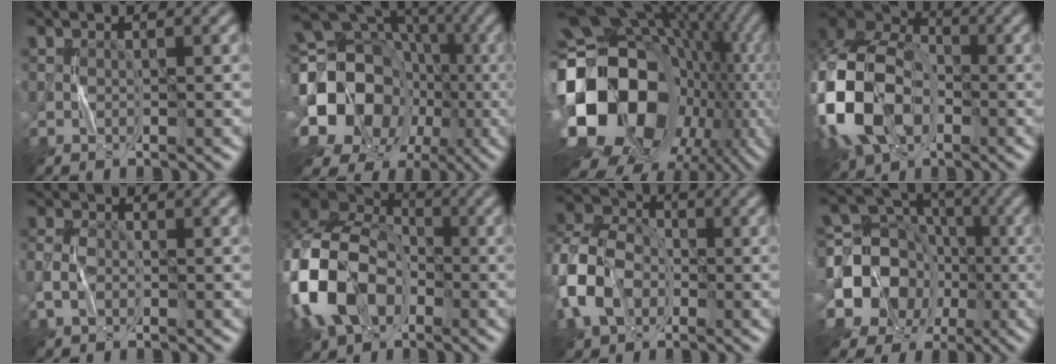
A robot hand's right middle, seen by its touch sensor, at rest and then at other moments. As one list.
[{"total": 21.6, "force": [-3.1, 18.8, 10.3], "torque": [-0.197, 0.006, -0.089]}, {"total": 21.6, "force": [-5.6, 16.8, 12.3], "torque": [-0.241, -0.006, -0.089]}, {"total": 16.1, "force": [-4.3, 11.1, 10.8], "torque": [-0.250, -0.026, -0.088]}, {"total": 1.9, "force": [-0.8, 1.3, 1.1], "torque": [-0.024, 0.002, -0.020]}, {"total": 13.9, "force": [-4.6, 9.7, 8.8], "torque": [-0.204, -0.018, -0.104]}, {"total": 7.7, "force": [-2.5, 5.5, 4.6], "torque": [-0.101, 0.009, -0.070]}, {"total": 14.8, "force": [-1.6, 13.3, 6.2], "torque": [-0.153, 0.025, -0.054]}]